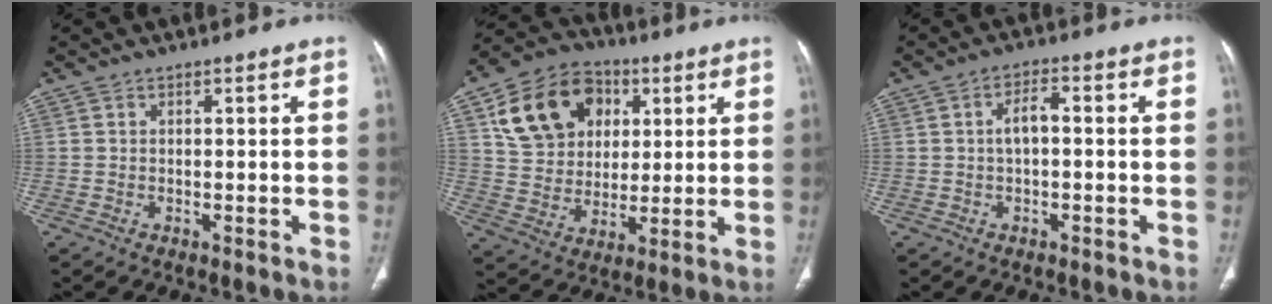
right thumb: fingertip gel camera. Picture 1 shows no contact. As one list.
[{"total": 17.4, "force": [6.1, 13.5, 9.1], "torque": [-0.135, 0.004, 0.108]}, {"total": 3.4, "force": [0.0, 1.6, 3.0], "torque": [-0.054, 0.012, -0.005]}]